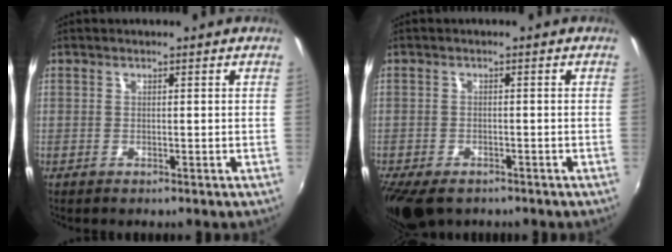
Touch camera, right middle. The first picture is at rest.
{"total": 8.3, "force": [-6.0, 3.9, 4.2], "torque": [-0.105, -0.031, -0.102]}